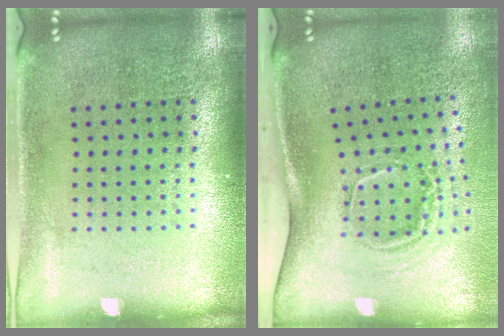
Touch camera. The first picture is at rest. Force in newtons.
{"total": 2.1, "press": 1.3, "slide": 1.6}